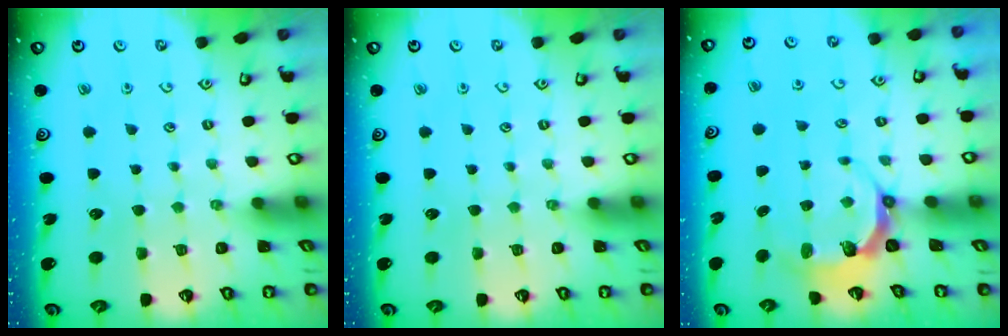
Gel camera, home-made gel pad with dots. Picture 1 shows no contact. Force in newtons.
{"total": 0.0}
{"total": 6.0, "press": 4.8, "slide": 3.6}